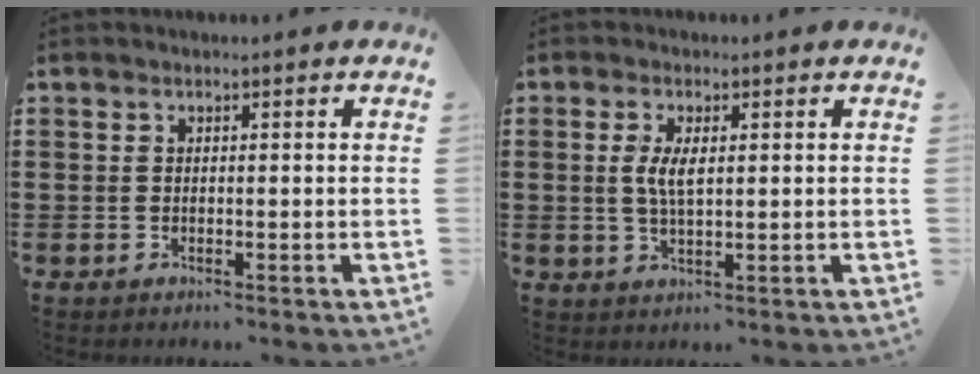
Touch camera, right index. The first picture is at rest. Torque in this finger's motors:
{"motor_torque": [0.35, 0.35, 0.13, 0.11]}